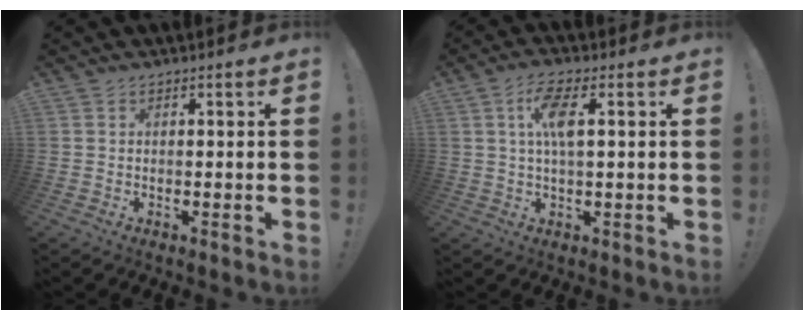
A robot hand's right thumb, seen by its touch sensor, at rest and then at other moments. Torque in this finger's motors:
{"motor_torque": [1.48, 2.04, 1.15, -0.74, 0.47]}